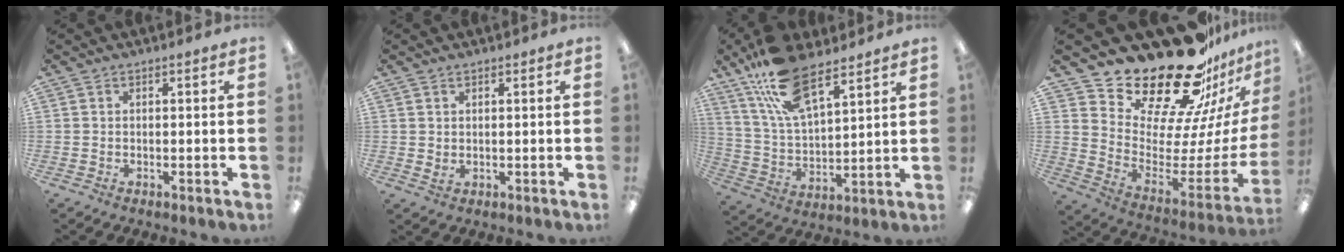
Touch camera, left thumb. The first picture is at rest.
{"total": 1.4, "force": [0.8, 1.0, 0.6], "torque": [-0.004, -0.004, 0.014]}
{"total": 16.9, "force": [11.8, 6.7, 10.1], "torque": [-0.208, -0.041, 0.213]}
{"total": 26.6, "force": [21.6, 10.2, 11.6], "torque": [-0.180, -0.172, 0.391]}